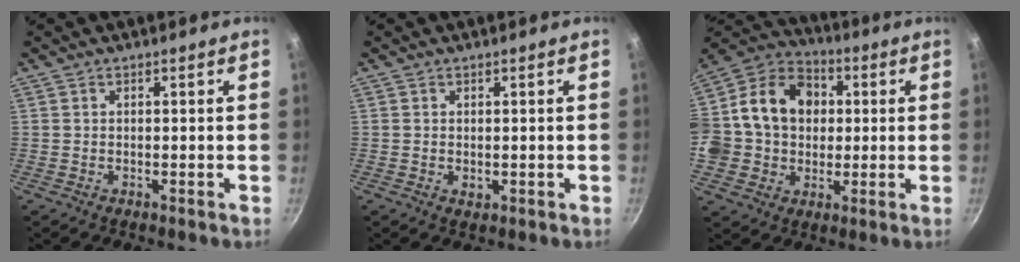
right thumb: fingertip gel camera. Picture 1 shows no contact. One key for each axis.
{"total": 1.2, "fx": -0.1, "fy": 0.9, "fz": 0.9, "tx": -0.013, "ty": -0.002, "tz": 0.000}
{"total": 19.3, "fx": 1.7, "fy": 15.8, "fz": 10.9, "tx": -0.171, "ty": 0.038, "tz": 0.017}